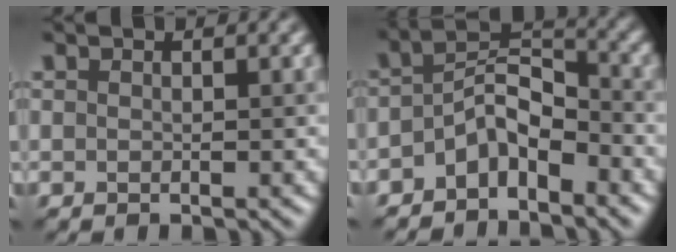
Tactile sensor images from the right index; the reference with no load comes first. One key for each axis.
{"total": 4.0, "fx": -2.6, "fy": 1.8, "fz": 2.5, "tx": -0.052, "ty": 0.012, "tz": -0.052}